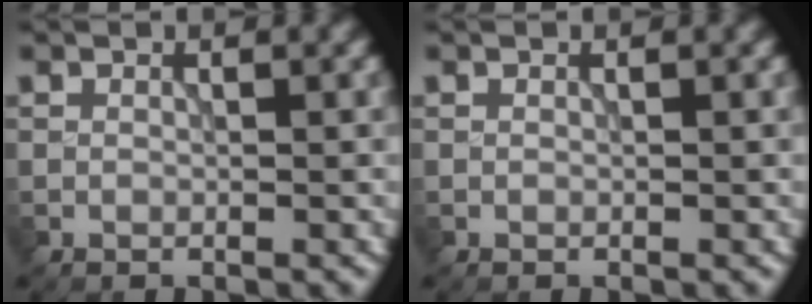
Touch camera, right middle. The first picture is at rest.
{"total": 0.0}